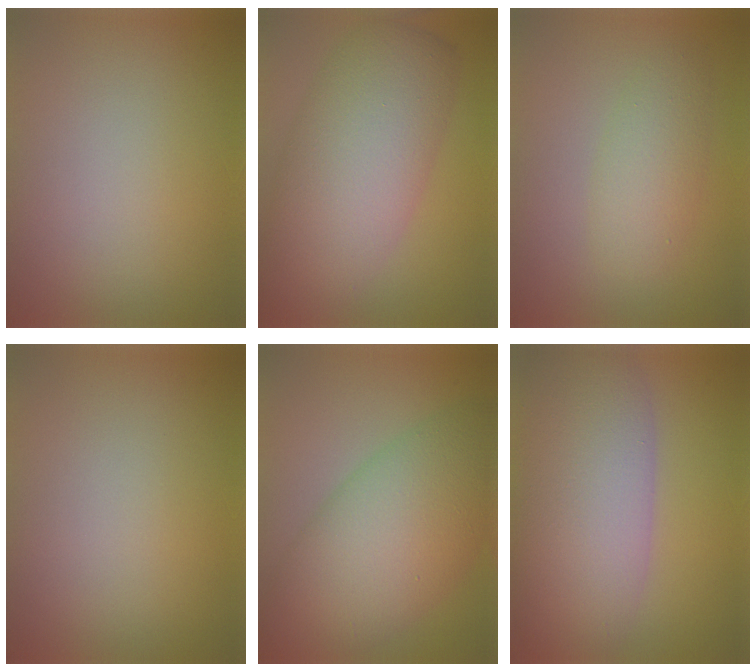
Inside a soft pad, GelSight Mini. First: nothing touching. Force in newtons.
{"total": 9.3, "press": 9.3, "slide": 0.3}
{"total": 3.0, "press": 3.0, "slide": 0.1}
{"total": 0.0}
{"total": 9.4, "press": 9.4, "slide": 0.2}
{"total": 10.2, "press": 10.1, "slide": 0.9}